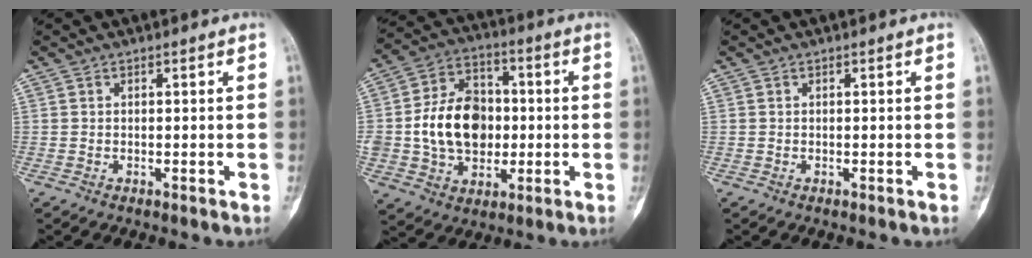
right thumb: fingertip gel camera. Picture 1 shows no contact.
{"total": 15.9, "force": [-0.4, 11.9, 10.6], "torque": [-0.155, 0.022, -0.002]}
{"total": 0.0}